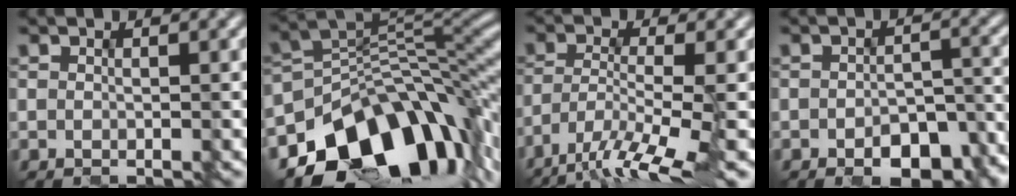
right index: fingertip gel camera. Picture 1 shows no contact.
{"total": 12.8, "force": [-7.5, 8.0, 6.5], "torque": [-0.090, -0.002, -0.132]}
{"total": 7.5, "force": [-5.0, 1.6, 5.4], "torque": [-0.105, -0.014, -0.092]}
{"total": 6.7, "force": [-4.2, 3.4, 3.9], "torque": [-0.048, -0.013, -0.044]}